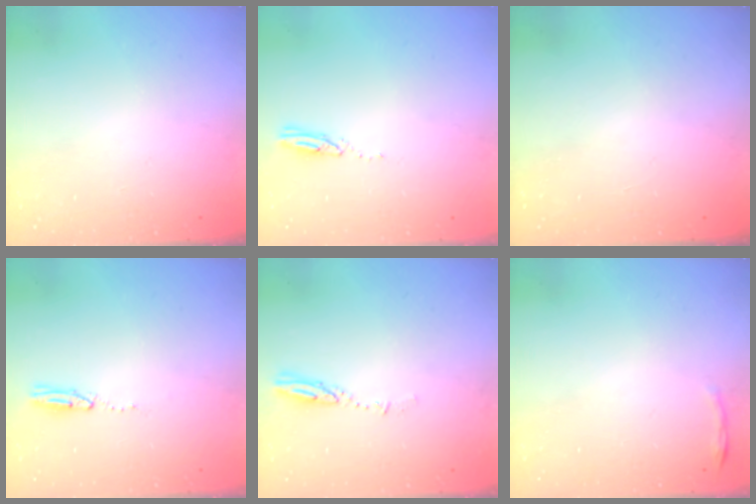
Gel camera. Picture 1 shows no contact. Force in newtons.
{"total": 3.0, "press": 3.0, "slide": 0.1}
{"total": 0.9, "press": 0.0, "slide": 0.9}
{"total": 14.6, "press": 5.0, "slide": 13.7}
{"total": 3.1, "press": 3.1, "slide": 0.4}
{"total": 3.4, "press": 3.3, "slide": 0.9}